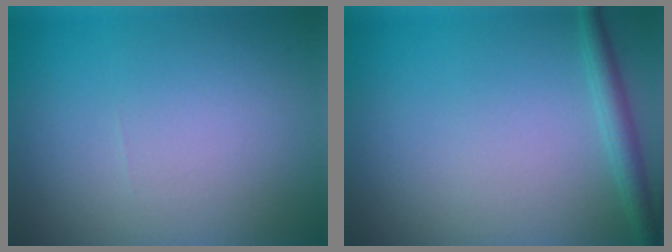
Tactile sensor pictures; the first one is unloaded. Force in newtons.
{"total": 1.9, "press": 1.9, "slide": 0.1}